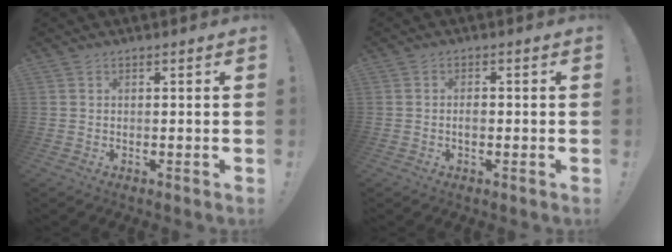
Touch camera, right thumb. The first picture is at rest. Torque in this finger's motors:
{"motor_torque": [-0.13, -0.11, 0.40, -0.11, 0.00]}